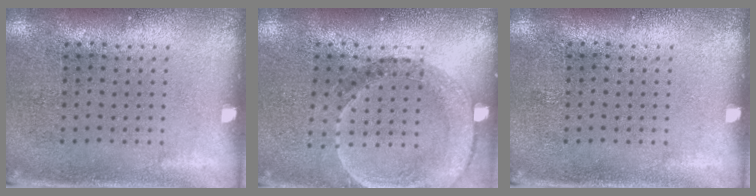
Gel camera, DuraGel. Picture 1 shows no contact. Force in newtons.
{"total": 1.5, "press": 1.4, "slide": 0.5}
{"total": 0.0}